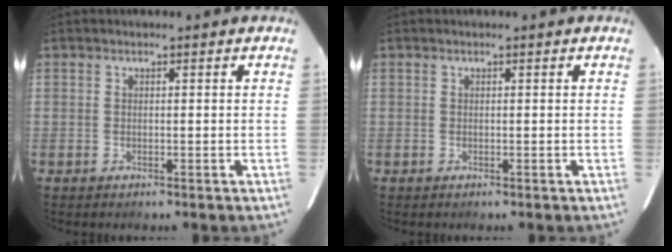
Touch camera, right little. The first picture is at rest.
{"total": 0.0}